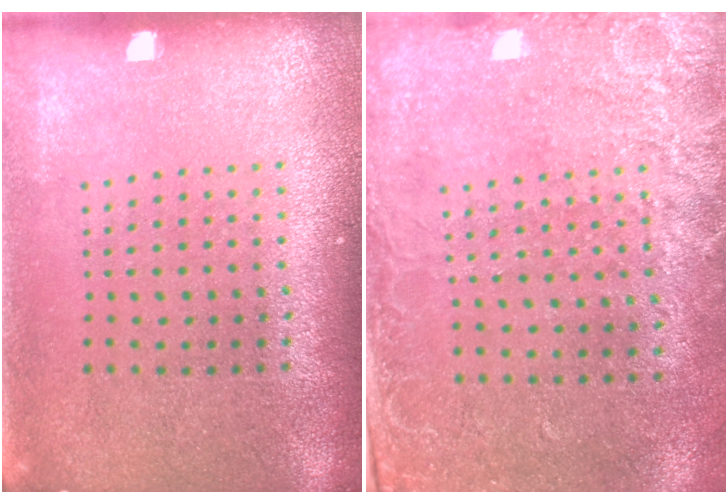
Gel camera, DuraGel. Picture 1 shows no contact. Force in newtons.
{"total": 2.5, "press": 2.1, "slide": 1.4}